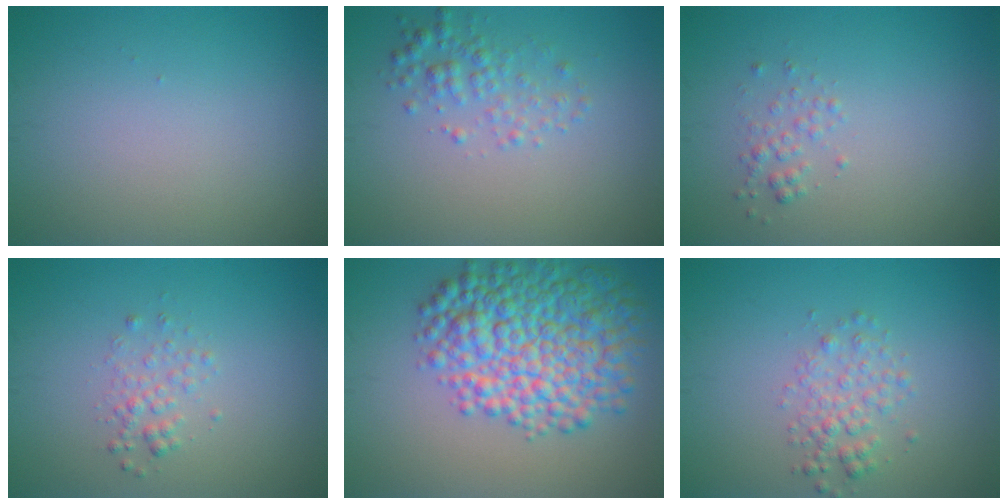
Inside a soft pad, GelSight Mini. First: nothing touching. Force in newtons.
{"total": 2.3, "press": 2.3, "slide": 0.1}
{"total": 1.2, "press": 1.2, "slide": 0.1}
{"total": 1.5, "press": 1.5, "slide": 0.1}
{"total": 9.5, "press": 9.5, "slide": 0.2}
{"total": 2.3, "press": 2.3, "slide": 0.1}